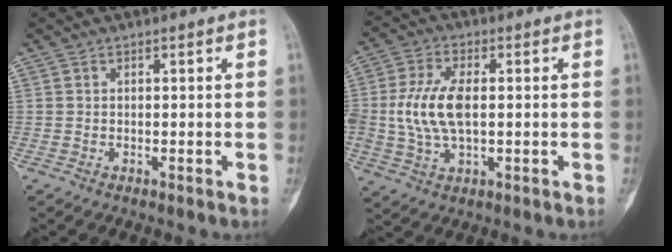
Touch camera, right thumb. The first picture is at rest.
{"total": 10.4, "force": [0.3, 5.4, 8.9], "torque": [-0.194, 0.004, 0.009]}